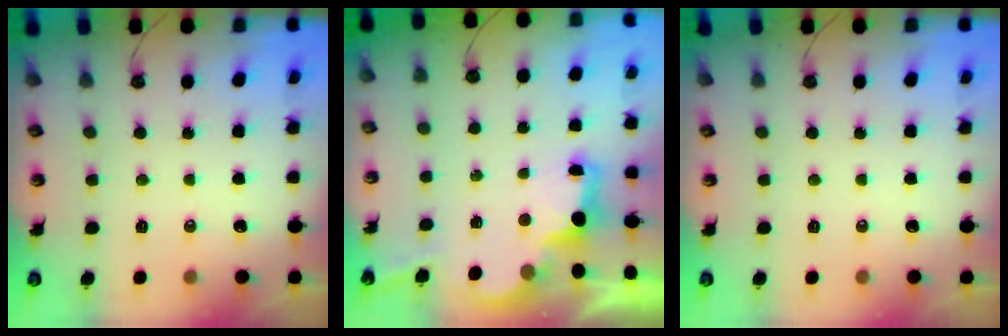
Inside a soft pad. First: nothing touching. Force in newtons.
{"total": 2.9, "press": 2.7, "slide": 0.9}
{"total": 0.0}